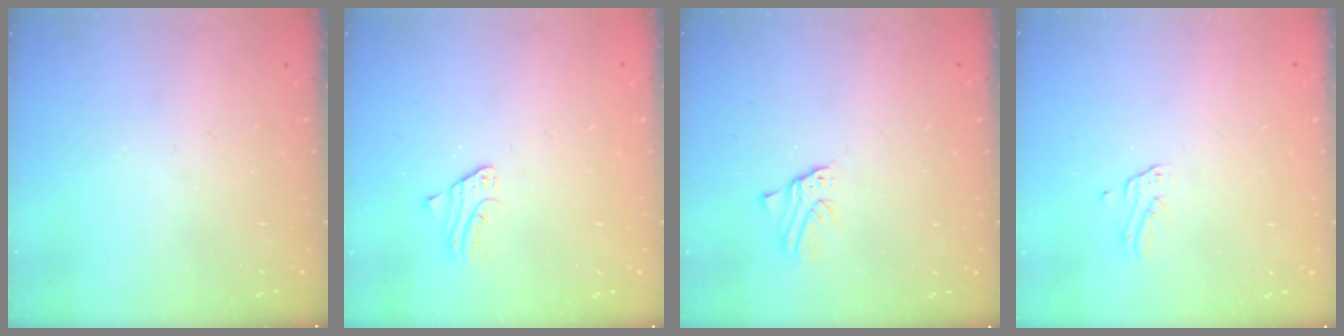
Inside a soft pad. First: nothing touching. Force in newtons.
{"total": 1.2, "press": 1.2, "slide": 0.1}
{"total": 1.6, "press": 1.6, "slide": 0.3}
{"total": 1.2, "press": 1.2, "slide": 0.0}